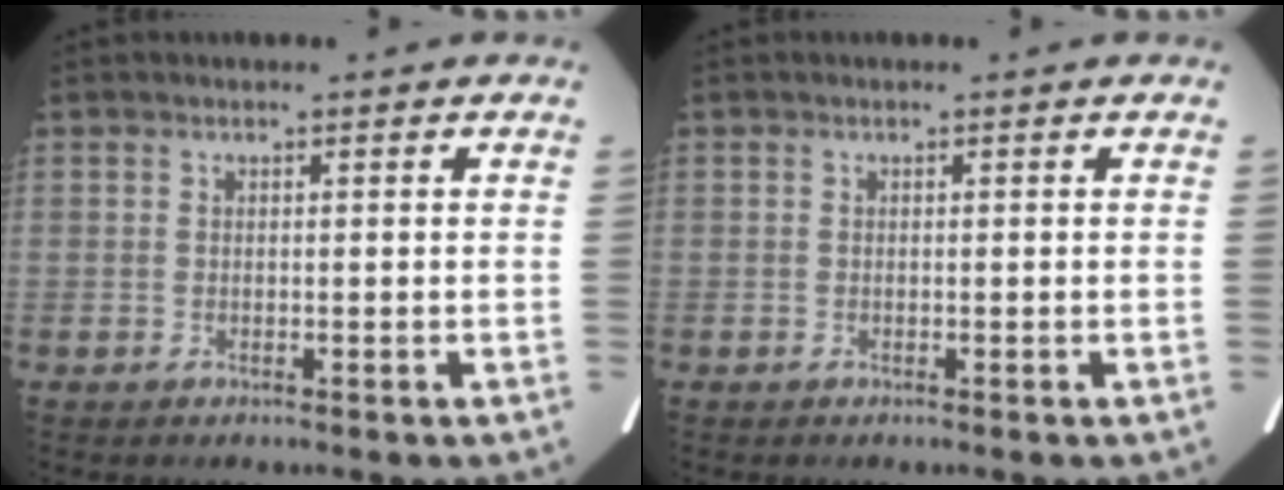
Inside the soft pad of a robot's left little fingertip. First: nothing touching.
{"total": 0.0}